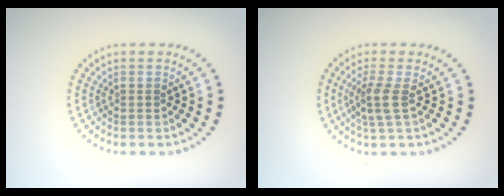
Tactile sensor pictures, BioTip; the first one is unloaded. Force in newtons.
{"total": 2.2, "press": 1.8, "slide": 1.3}